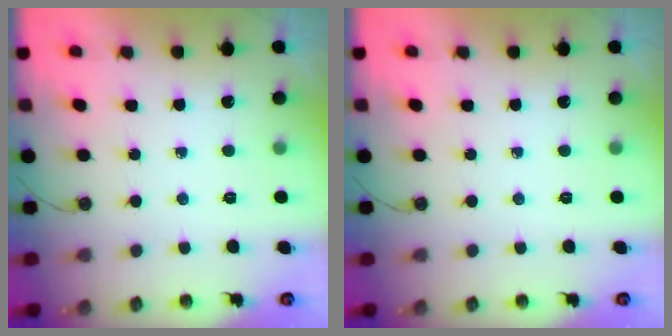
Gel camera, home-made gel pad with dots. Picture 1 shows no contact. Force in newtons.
{"total": 0.0}